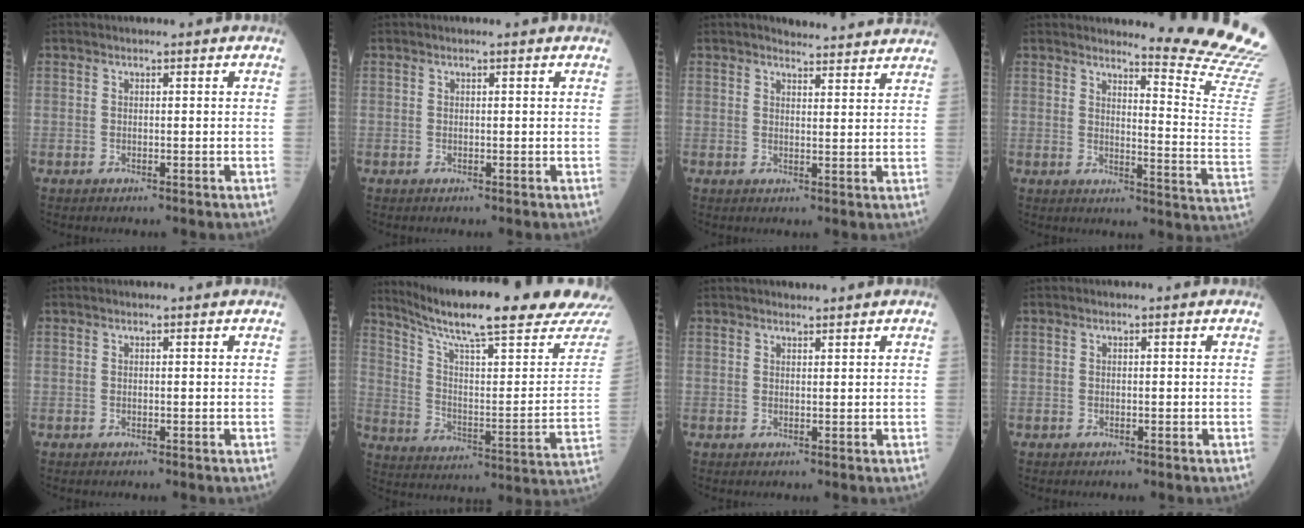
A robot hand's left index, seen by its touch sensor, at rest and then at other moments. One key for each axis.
{"total": 0.0}
{"total": 8.3, "fx": 8.1, "fy": 0.9, "fz": 1.7, "tx": -0.014, "ty": -0.003, "tz": 0.082}
{"total": 13.6, "fx": 13.1, "fy": -3.4, "fz": 1.6, "tx": -0.028, "ty": -0.169, "tz": 0.134}
{"total": 0.0}
{"total": 24.3, "fx": 21.1, "fy": -0.2, "fz": 12.1, "tx": -0.192, "ty": -0.076, "tz": 0.295}
{"total": 1.7, "fx": 1.7, "fy": 0.0, "fz": 0.3, "tx": -0.001, "ty": 0.011, "tz": 0.029}
{"total": 0.0}